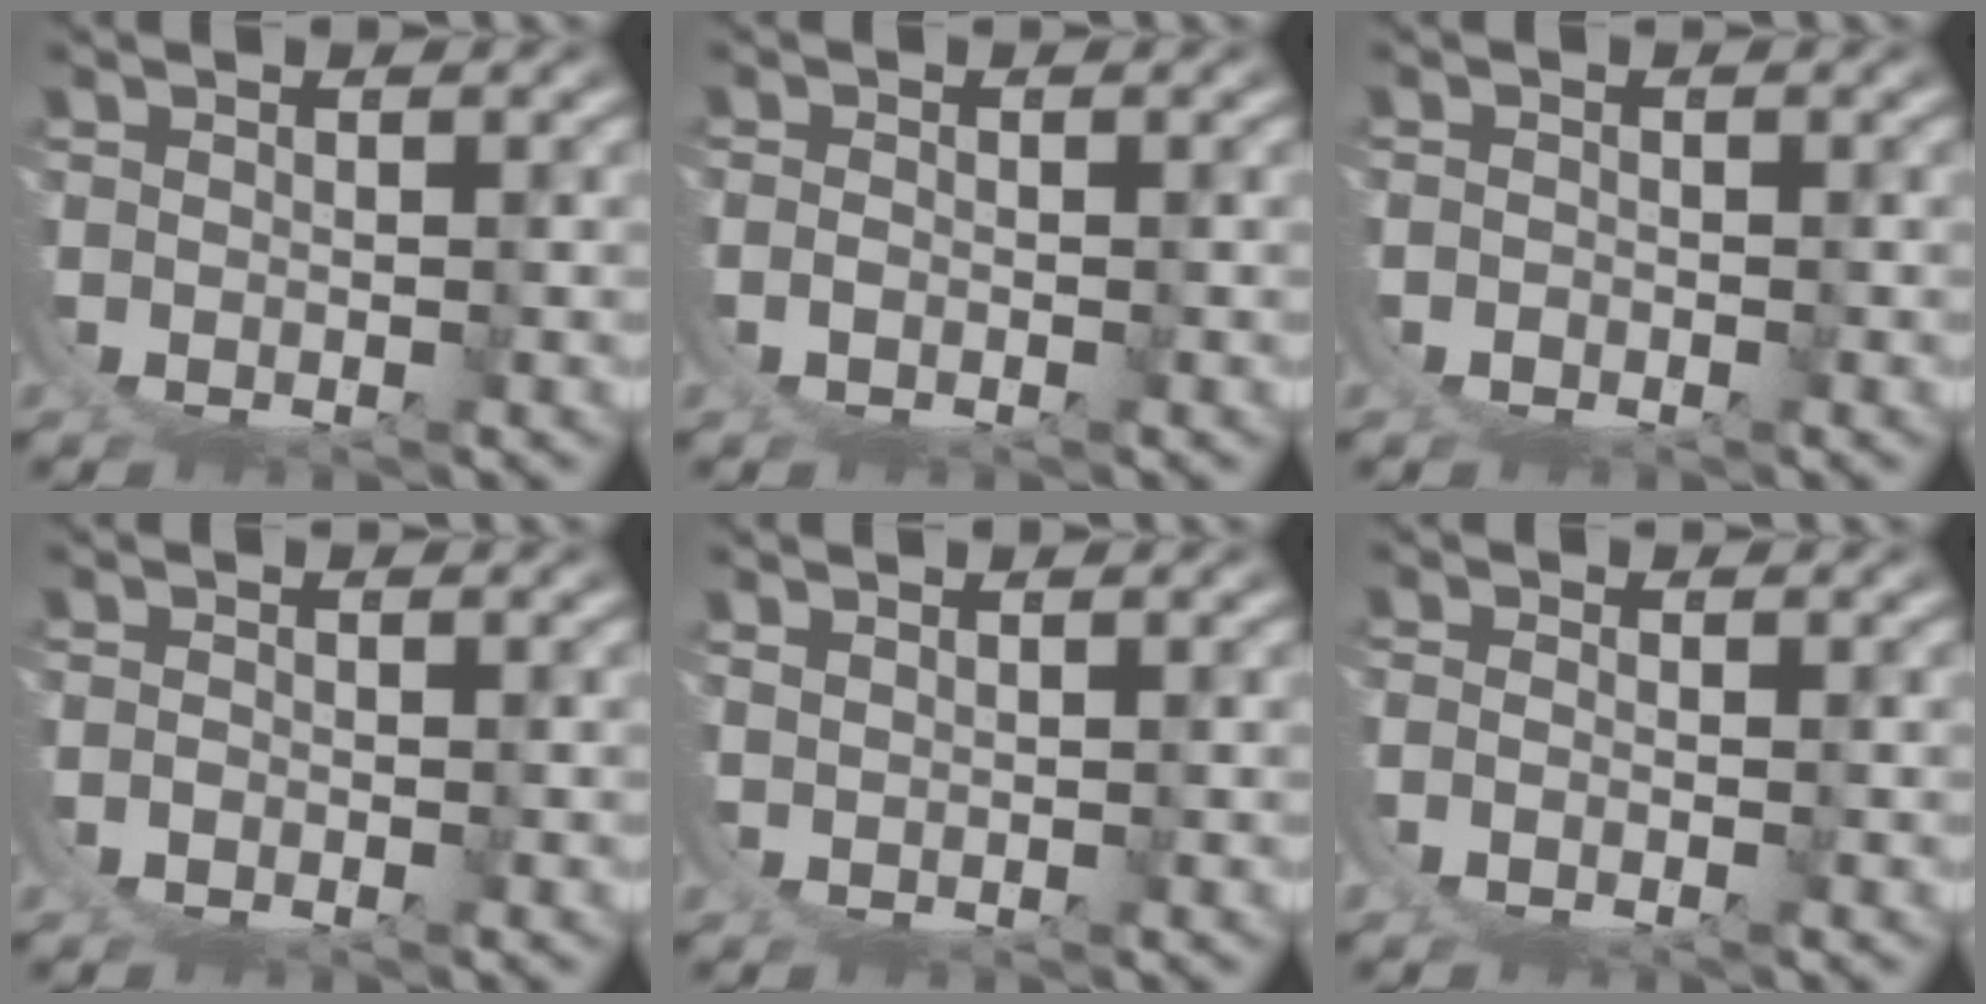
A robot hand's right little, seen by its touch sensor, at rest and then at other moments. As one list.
[{"total": 1.5, "force": [0.2, 1.2, 0.9], "torque": [-0.026, -0.002, 0.004]}, {"total": 2.0, "force": [0.0, 2.0, 0.4], "torque": [-0.019, -0.003, -0.002]}, {"total": 1.9, "force": [0.0, 1.7, 0.8], "torque": [-0.027, -0.003, -0.001]}, {"total": 1.2, "force": [1.0, -0.6, -0.5], "torque": [0.014, 0.005, 0.016]}, {"total": 2.7, "force": [0.1, 1.9, 1.8], "torque": [-0.054, -0.010, 0.005]}]